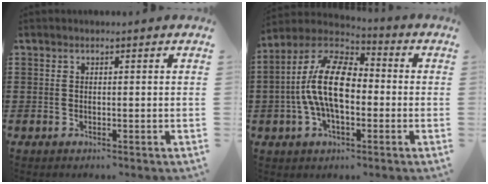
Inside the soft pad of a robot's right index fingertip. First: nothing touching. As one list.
[{"total": 12.6, "force": [-0.6, 5.8, 11.2], "torque": [-0.255, -0.002, -0.020]}]